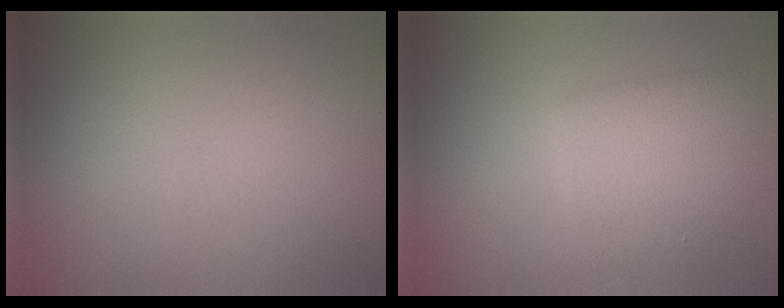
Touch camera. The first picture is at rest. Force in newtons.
{"total": 4.0, "press": 4.0, "slide": 0.2}